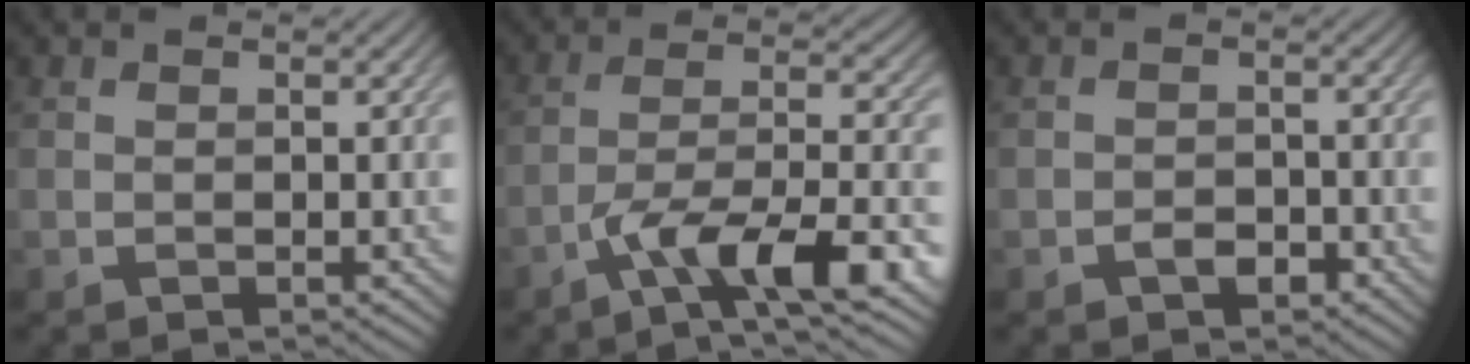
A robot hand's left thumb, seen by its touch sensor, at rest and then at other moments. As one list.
[{"total": 11.3, "force": [-6.8, 2.8, 8.6], "torque": [-0.146, 0.003, -0.119]}, {"total": 1.9, "force": [-1.2, 1.1, 1.1], "torque": [-0.017, 0.003, -0.023]}]